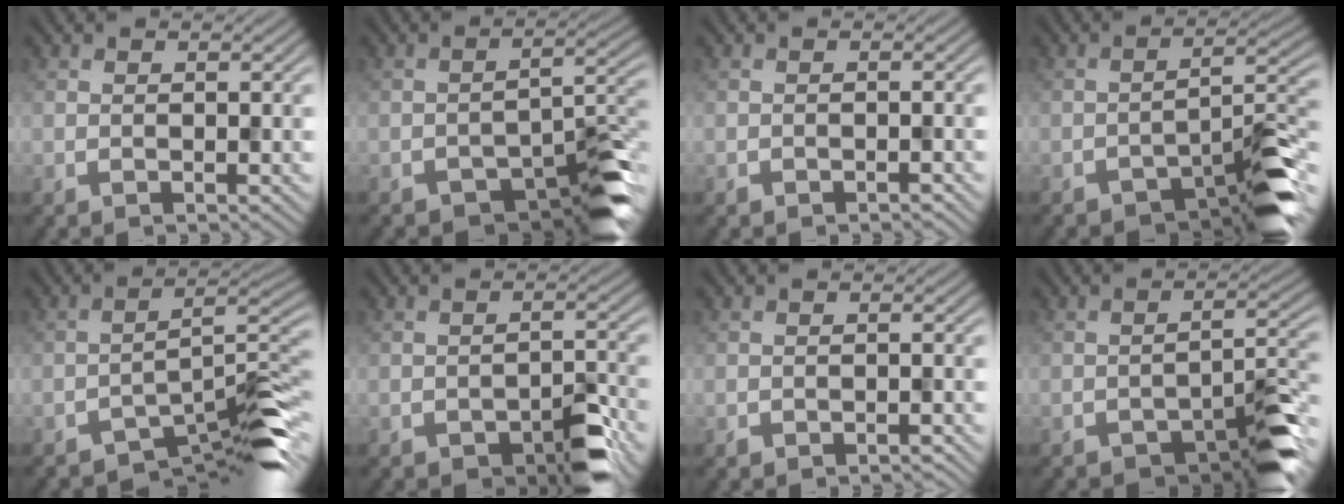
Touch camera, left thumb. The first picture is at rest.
{"total": 8.2, "force": [-5.4, 3.1, 5.3], "torque": [-0.059, 0.001, -0.087]}
{"total": 0.9, "force": [-0.8, 0.4, 0.3], "torque": [-0.005, -0.002, -0.014]}
{"total": 7.9, "force": [-5.5, 2.0, 5.3], "torque": [-0.067, 0.012, -0.092]}
{"total": 9.2, "force": [-7.1, 1.8, 5.5], "torque": [-0.070, 0.009, -0.124]}
{"total": 4.7, "force": [-2.9, 1.8, 3.2], "torque": [-0.043, 0.006, -0.043]}
{"total": 1.3, "force": [-1.2, 0.5, 0.4], "torque": [-0.005, 0.000, -0.020]}
{"total": 6.9, "force": [-4.7, 2.0, 4.6], "torque": [-0.056, 0.006, -0.073]}